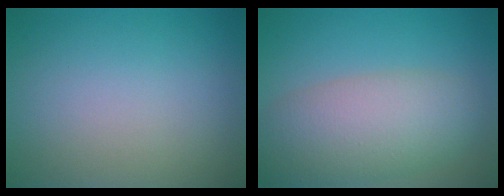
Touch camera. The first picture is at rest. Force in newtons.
{"total": 7.0, "press": 7.0, "slide": 0.3}